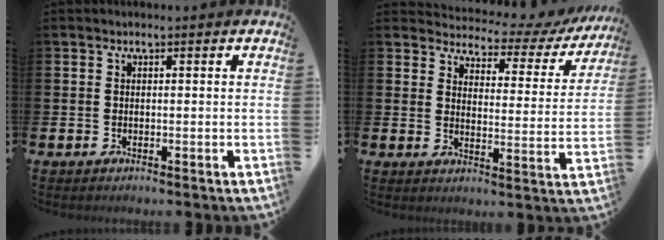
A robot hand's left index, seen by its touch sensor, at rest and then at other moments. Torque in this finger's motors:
{"motor_torque": [0.28, -0.25, 0.38, 0.02]}